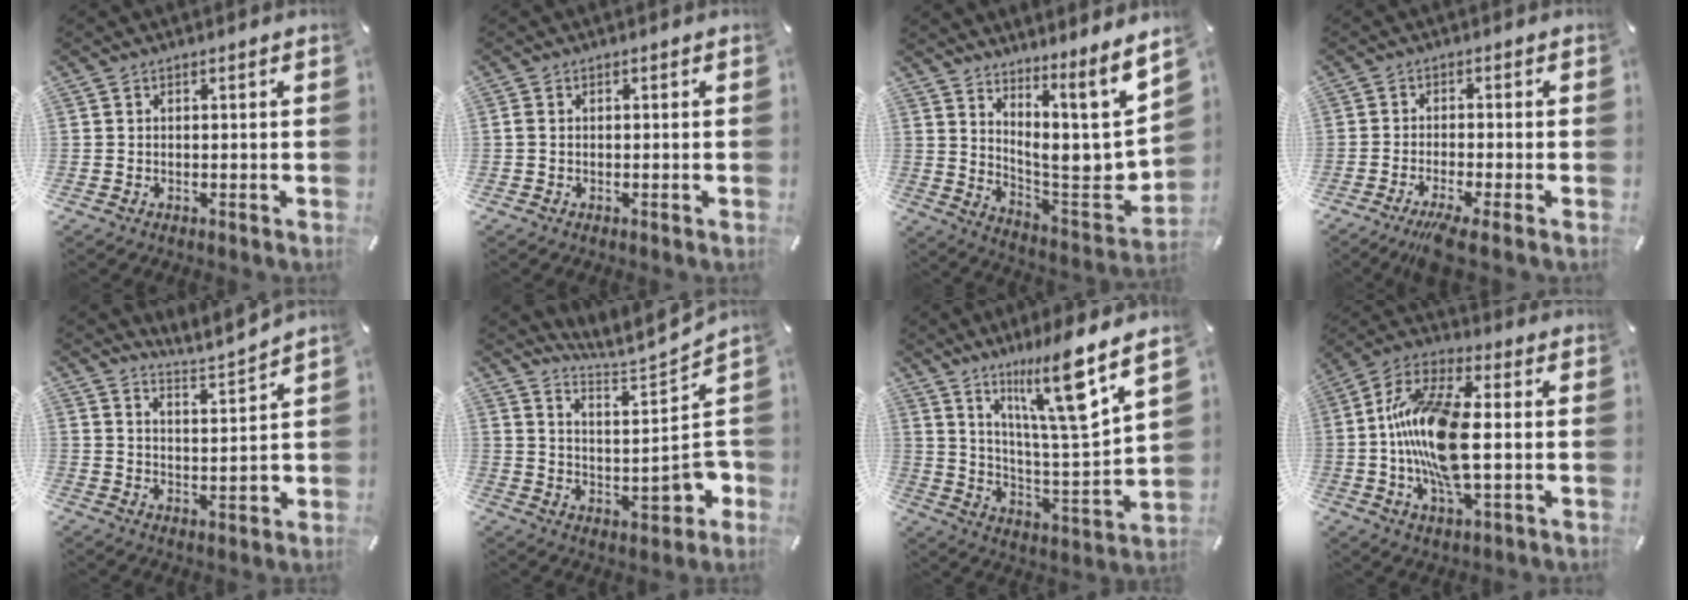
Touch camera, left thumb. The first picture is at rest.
{"total": 0.9, "force": [-0.2, 0.3, 0.8], "torque": [-0.016, -0.001, -0.003]}
{"total": 11.8, "force": [6.9, 2.0, 9.4], "torque": [-0.113, -0.109, 0.105]}
{"total": 4.6, "force": [-2.9, 0.1, 3.5], "torque": [-0.060, -0.005, -0.047]}
{"total": 5.1, "force": [4.9, 1.2, 0.8], "torque": [-0.016, -0.055, 0.080]}
{"total": 7.6, "force": [2.0, 3.3, 6.6], "torque": [-0.073, -0.051, 0.036]}
{"total": 17.0, "force": [12.0, 2.4, 11.8], "torque": [-0.200, -0.073, 0.190]}
{"total": 17.6, "force": [-0.7, 7.1, 16.1], "torque": [-0.333, -0.008, -0.015]}